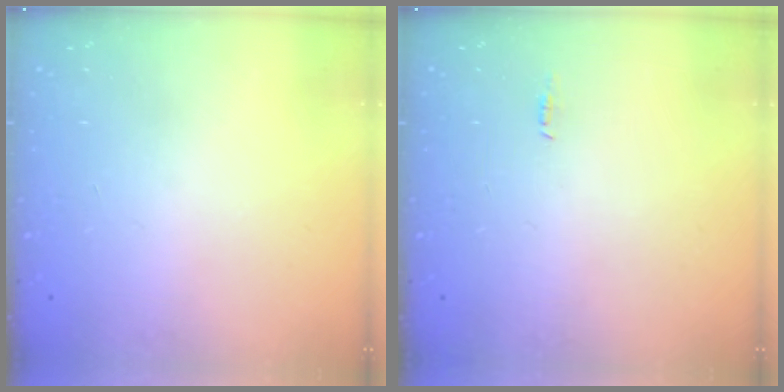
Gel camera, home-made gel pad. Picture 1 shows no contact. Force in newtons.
{"total": 4.8, "press": 2.5, "slide": 4.1}